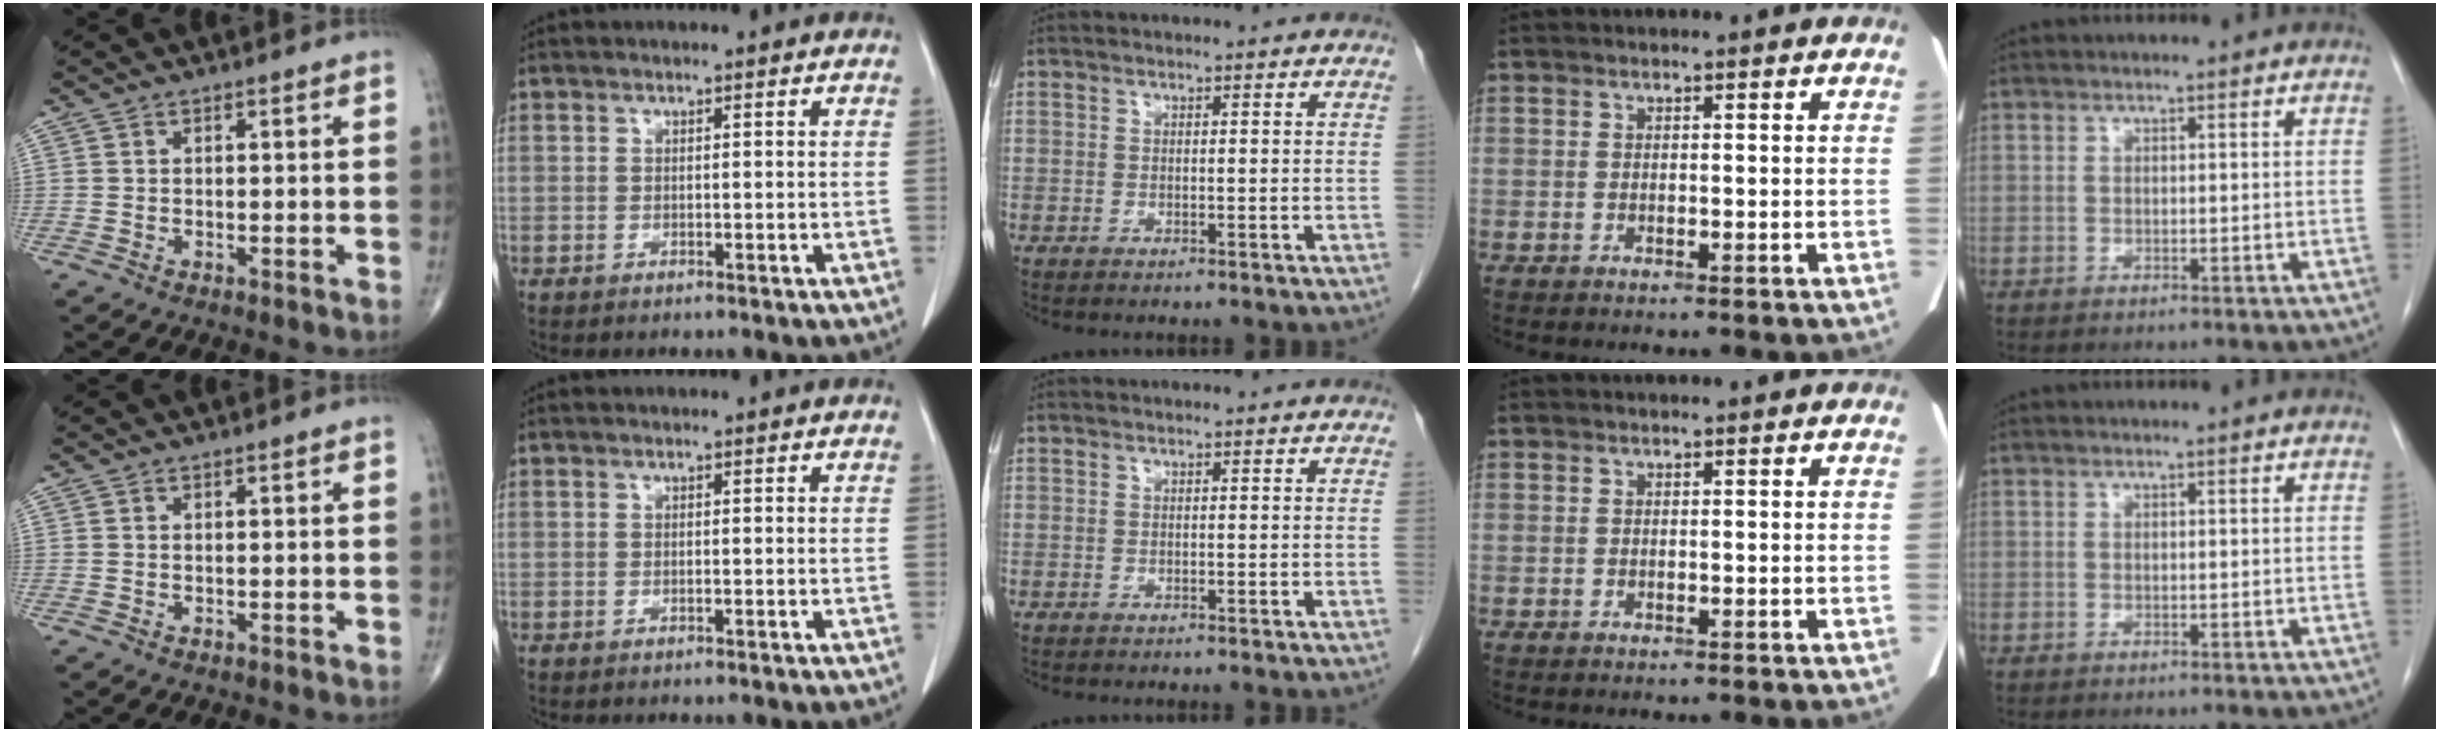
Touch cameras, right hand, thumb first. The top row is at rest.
{}